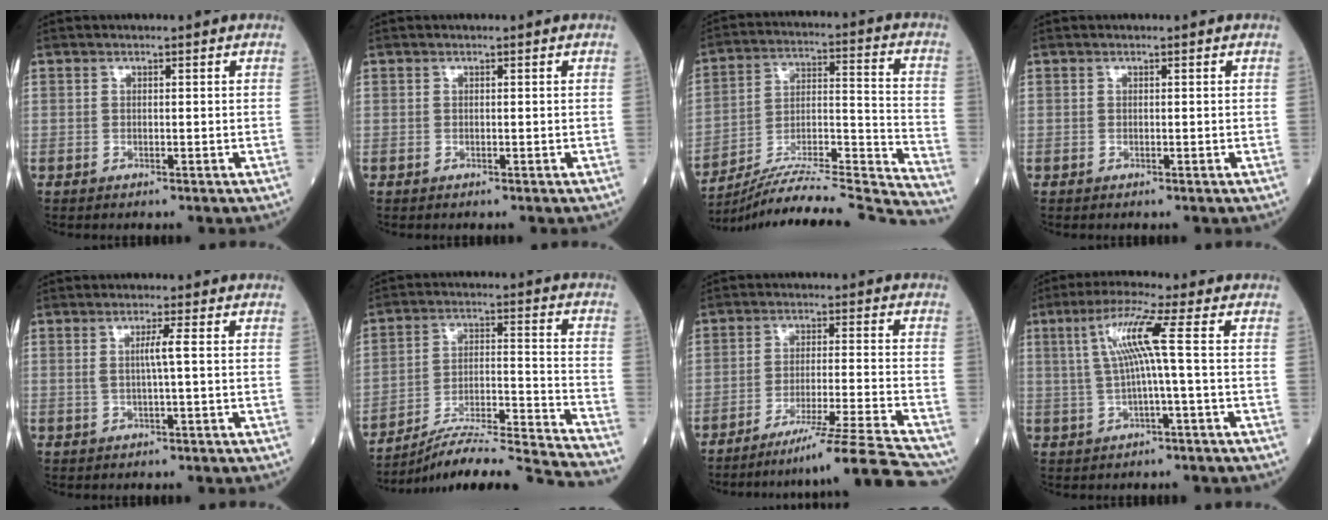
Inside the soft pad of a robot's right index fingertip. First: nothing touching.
{"total": 0.0}
{"total": 25.3, "force": [-24.3, -1.6, 6.8], "torque": [-0.091, 0.003, -0.366]}
{"total": 0.0}
{"total": 2.6, "force": [0.3, -0.5, 2.5], "torque": [-0.048, -0.002, 0.003]}
{"total": 20.8, "force": [-19.6, -1.6, 7.0], "torque": [-0.086, -0.001, -0.294]}
{"total": 15.7, "force": [-14.3, -3.1, 5.8], "torque": [-0.074, -0.012, -0.219]}
{"total": 7.2, "force": [0.9, -1.1, 7.0], "torque": [-0.136, 0.019, 0.024]}